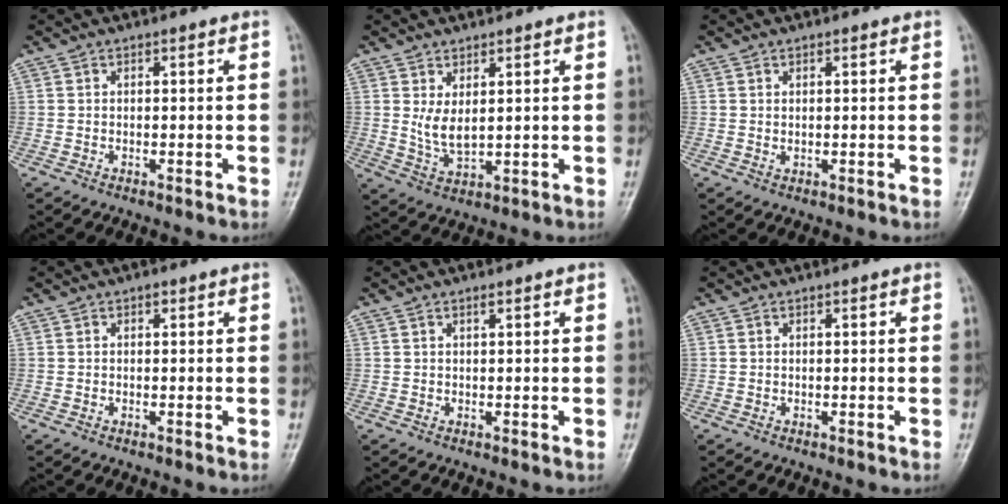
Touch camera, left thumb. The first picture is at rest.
{"total": 4.9, "force": [1.6, 2.2, 4.1], "torque": [-0.073, -0.020, 0.041]}
{"total": 1.2, "force": [0.7, 0.5, 0.8], "torque": [-0.011, -0.004, 0.013]}
{"total": 0.7, "force": [0.4, 0.4, 0.5], "torque": [-0.004, 0.000, 0.003]}
{"total": 0.9, "force": [0.5, 0.2, 0.6], "torque": [-0.010, 0.000, 0.009]}
{"total": 0.0}